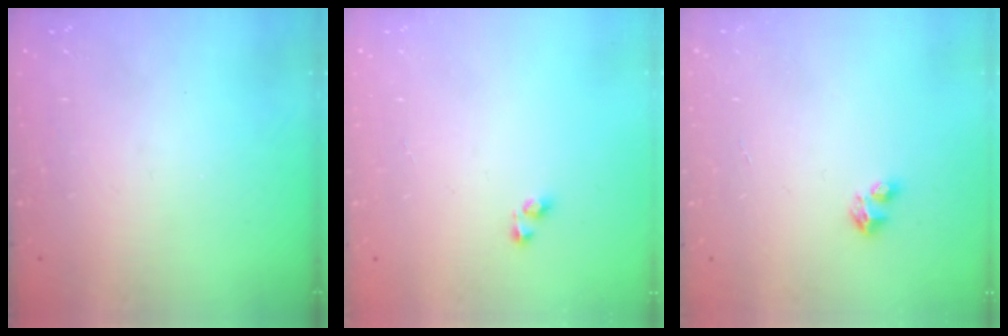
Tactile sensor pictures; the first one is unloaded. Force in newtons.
{"total": 2.9, "press": 2.9, "slide": 0.3}
{"total": 3.0, "press": 2.9, "slide": 0.3}